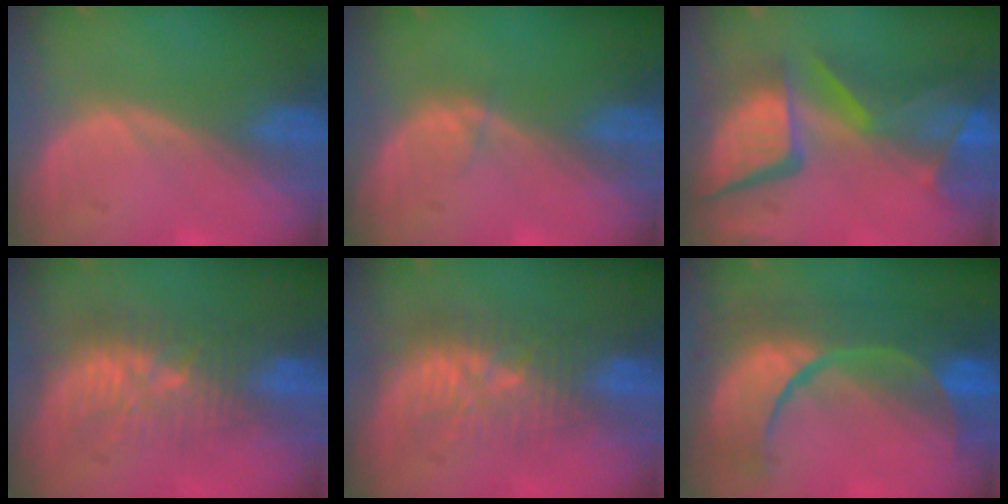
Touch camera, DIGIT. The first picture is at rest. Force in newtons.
{"total": 0.8, "press": 0.8, "slide": 0.1}
{"total": 13.5, "press": 11.0, "slide": 7.8}
{"total": 9.1, "press": 8.7, "slide": 2.7}
{"total": 9.1, "press": 8.7, "slide": 2.7}
{"total": 12.1, "press": 12.0, "slide": 1.5}